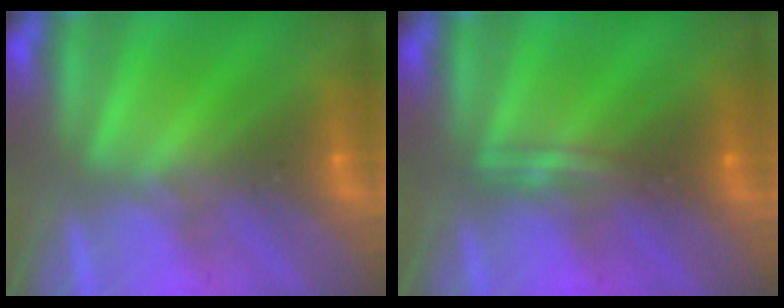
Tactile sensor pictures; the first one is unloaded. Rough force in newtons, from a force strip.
{"total": 2.2}